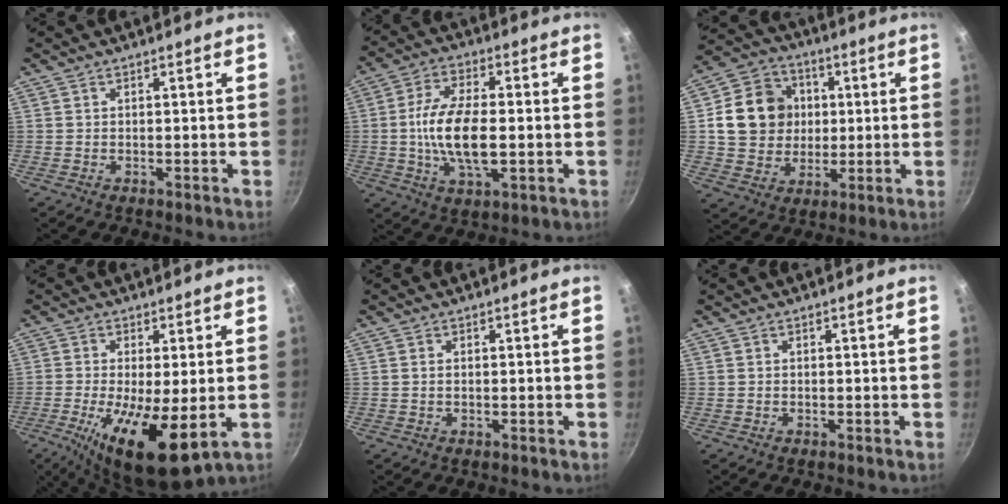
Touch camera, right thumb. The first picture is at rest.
{"total": 13.0, "force": [-1.0, 5.9, 11.6], "torque": [-0.220, 0.008, -0.025]}
{"total": 14.3, "force": [1.8, 12.7, 6.5], "torque": [-0.084, 0.015, 0.030]}
{"total": 13.7, "force": [-2.8, 4.3, 12.7], "torque": [-0.230, -0.017, -0.042]}
{"total": 0.5, "force": [0.1, 0.2, 0.4], "torque": [-0.009, 0.001, 0.001]}
{"total": 0.0}